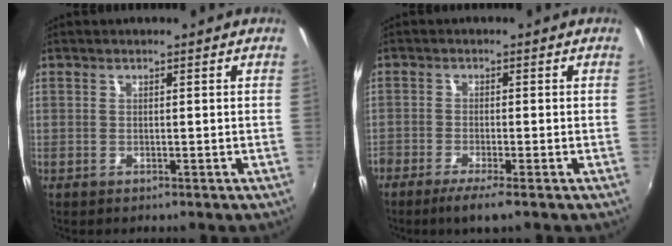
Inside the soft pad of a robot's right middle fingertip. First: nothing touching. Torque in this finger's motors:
{"motor_torque": [0.38, -0.37, 0.03, 0.02]}